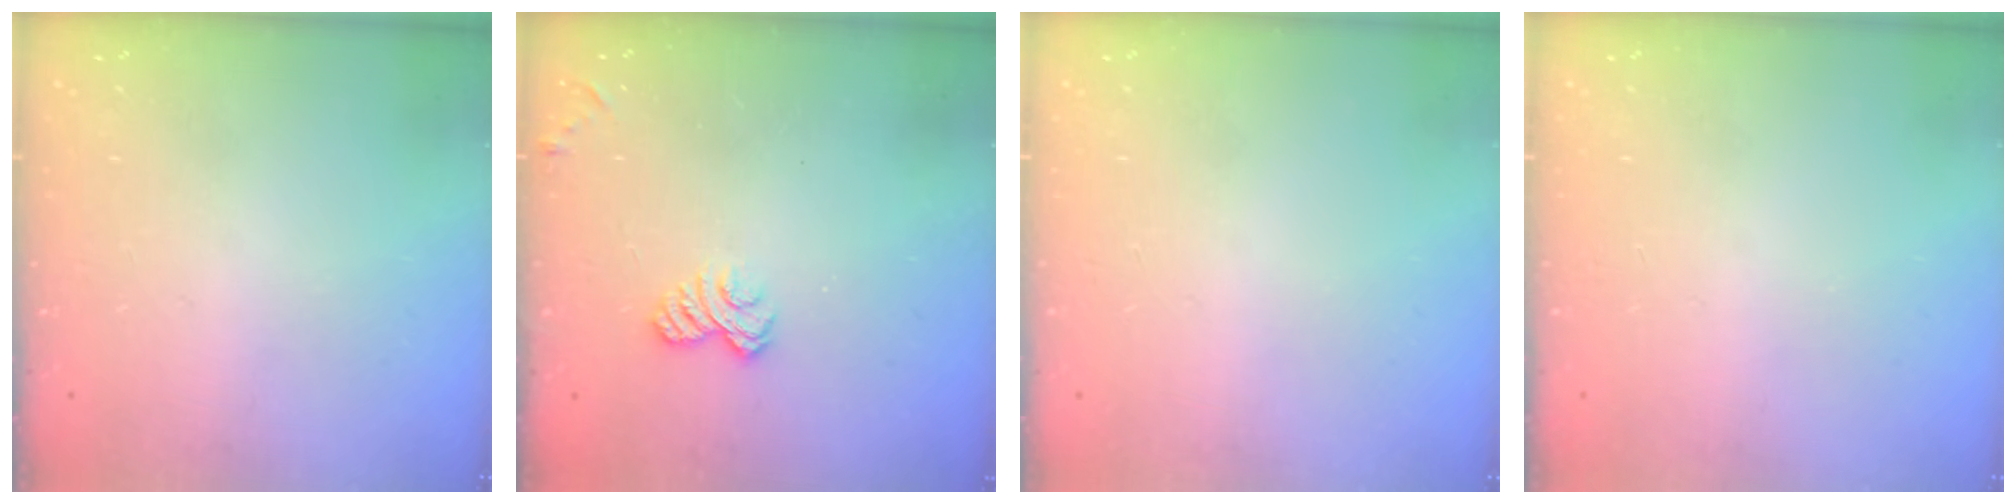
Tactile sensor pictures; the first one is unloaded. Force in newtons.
{"total": 3.4, "press": 3.2, "slide": 1.1}
{"total": 0.0}
{"total": 0.0}